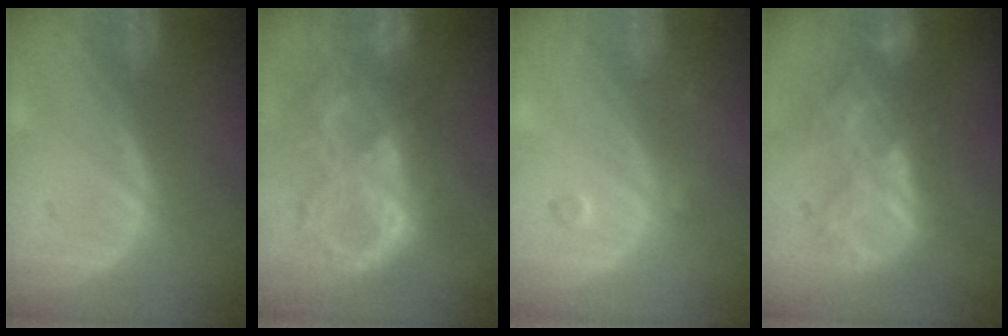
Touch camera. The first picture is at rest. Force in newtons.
{"total": 10.6, "press": 8.9, "slide": 5.7}
{"total": 1.7, "press": 1.7, "slide": 0.3}
{"total": 8.8, "press": 7.7, "slide": 4.2}